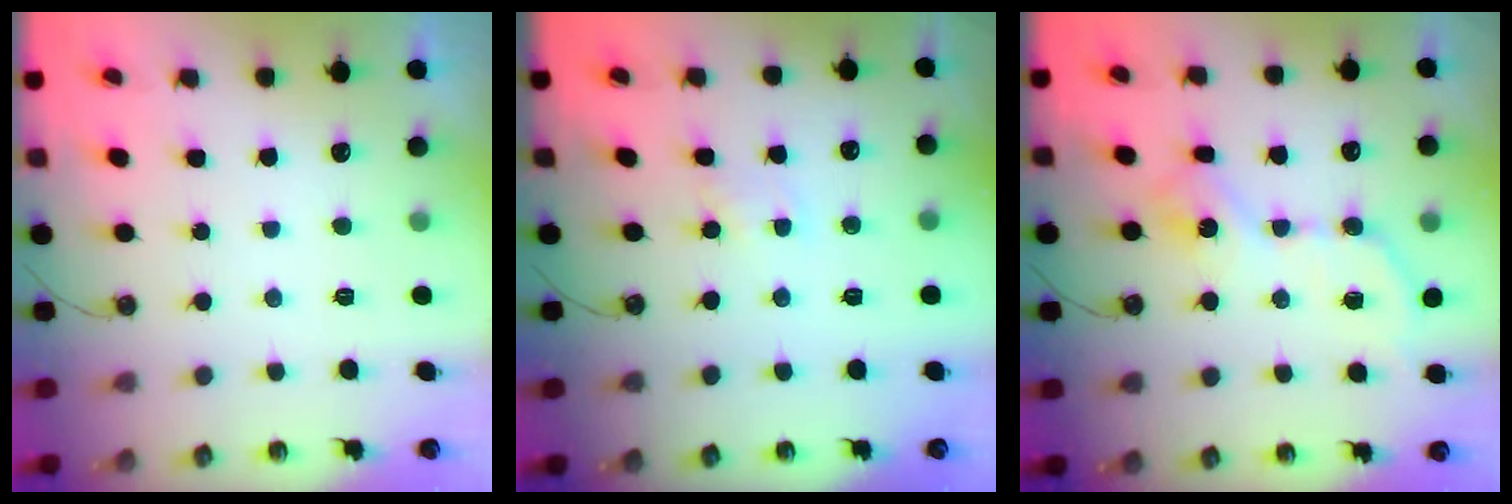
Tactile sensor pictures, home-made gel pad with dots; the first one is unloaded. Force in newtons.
{"total": 2.0, "press": 2.0, "slide": 0.3}
{"total": 11.3, "press": 11.3, "slide": 0.4}